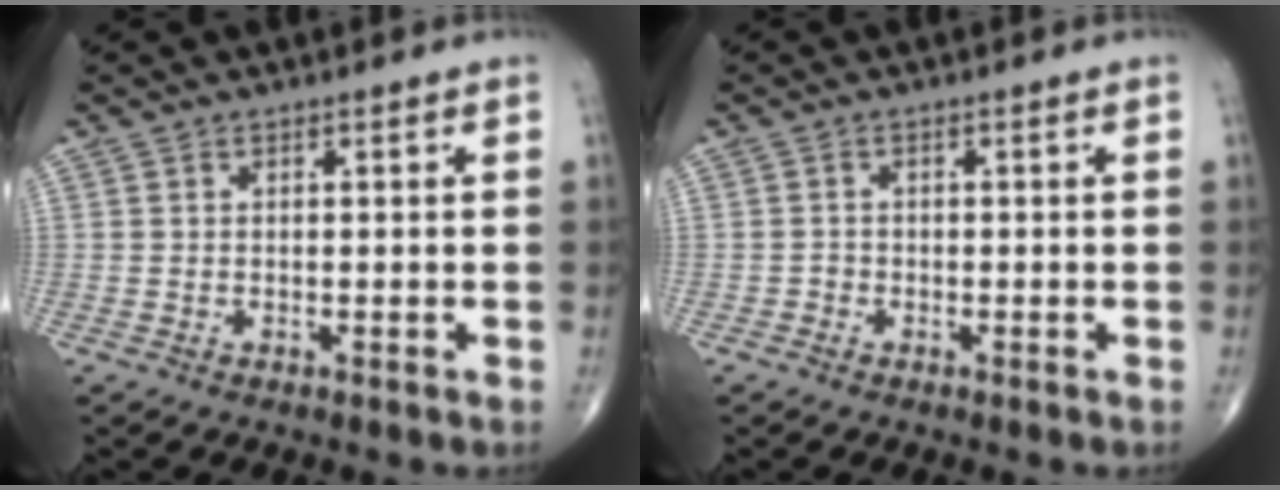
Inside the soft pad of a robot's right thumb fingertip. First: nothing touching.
{"total": 0.9, "force": [-0.5, 0.7, 0.1], "torque": [0.005, 0.004, -0.016]}